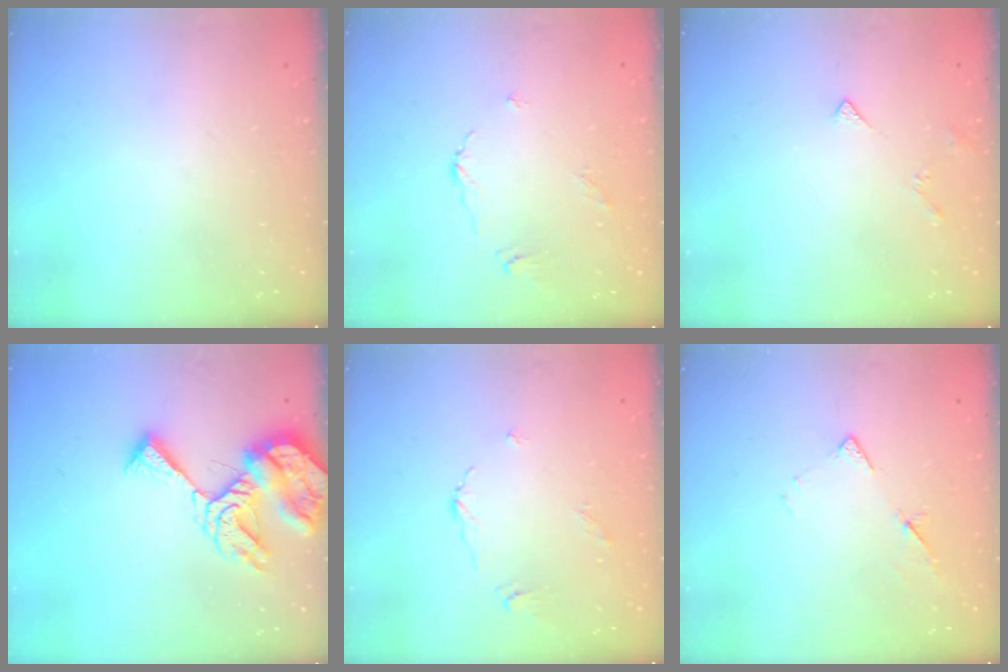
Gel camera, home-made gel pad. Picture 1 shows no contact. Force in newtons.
{"total": 2.2, "press": 2.2, "slide": 0.4}
{"total": 3.8, "press": 3.7, "slide": 0.7}
{"total": 12.1, "press": 12.0, "slide": 1.4}
{"total": 2.2, "press": 2.2, "slide": 0.4}
{"total": 6.9, "press": 6.8, "slide": 0.6}